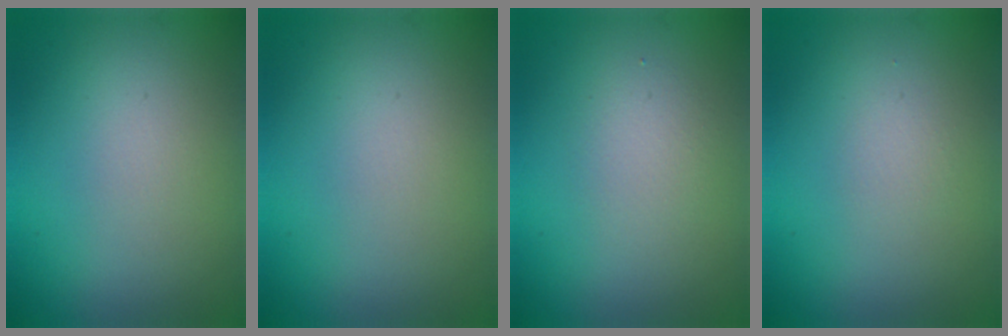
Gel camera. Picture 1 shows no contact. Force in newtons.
{"total": 0.0}
{"total": 1.7, "press": 1.7, "slide": 0.2}
{"total": 0.0}